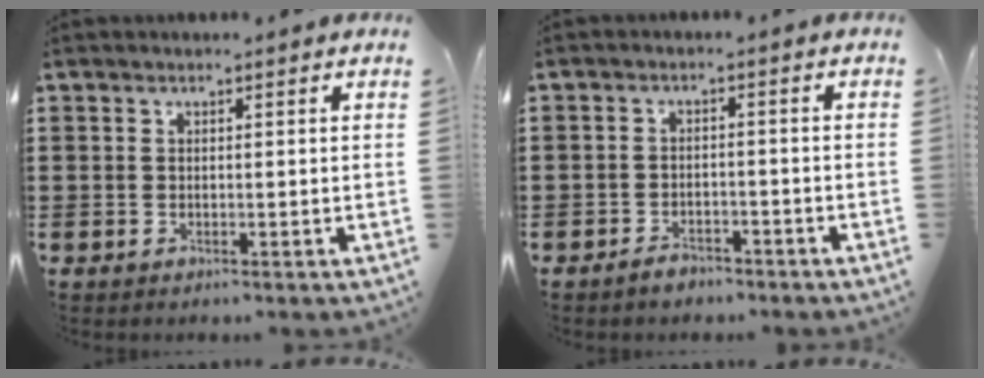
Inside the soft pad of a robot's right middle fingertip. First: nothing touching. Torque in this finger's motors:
{"motor_torque": [2.14, 0.00, 0.01, -0.01]}